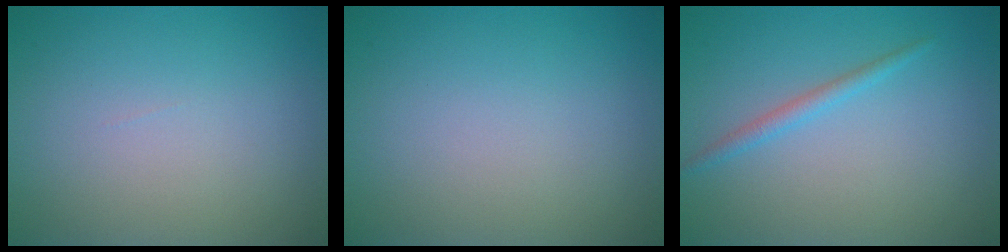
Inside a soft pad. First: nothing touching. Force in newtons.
{"total": 0.0}
{"total": 1.4, "press": 1.4, "slide": 0.1}